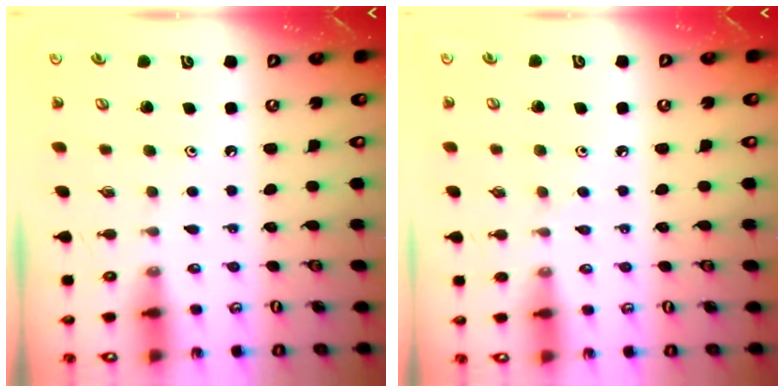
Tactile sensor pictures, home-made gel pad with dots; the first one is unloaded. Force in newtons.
{"total": 3.4, "press": 3.3, "slide": 0.6}